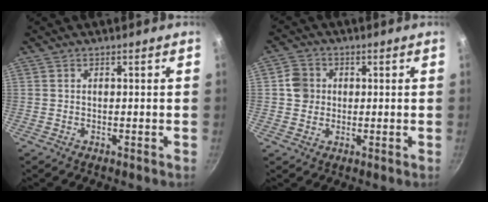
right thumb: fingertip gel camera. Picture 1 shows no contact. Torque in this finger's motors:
{"motor_torque": [-0.01, 0.01, 0.10, 0.01, 0.03]}